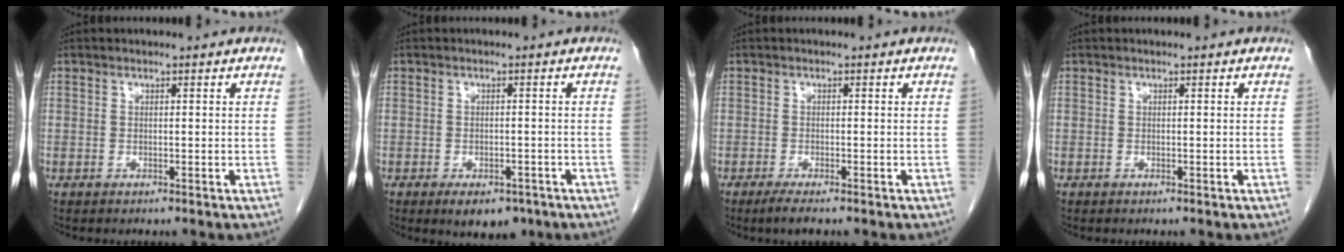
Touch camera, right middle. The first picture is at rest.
{"total": 6.0, "force": [-4.0, 3.0, 3.2], "torque": [-0.040, -0.002, -0.051]}
{"total": 2.2, "force": [-1.6, 0.1, 1.5], "torque": [-0.036, -0.009, -0.030]}
{"total": 0.0}